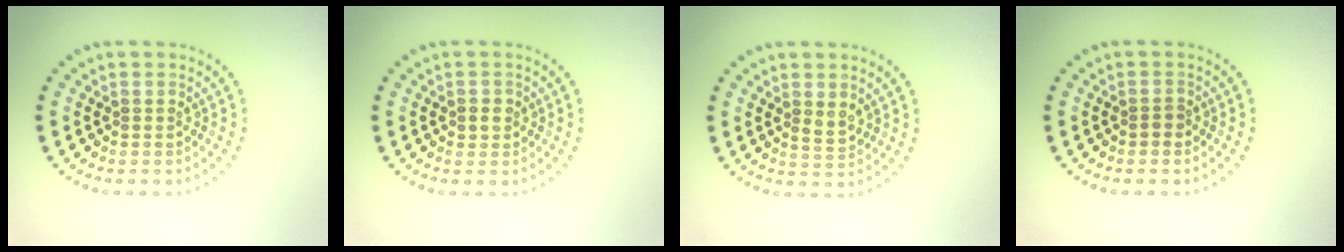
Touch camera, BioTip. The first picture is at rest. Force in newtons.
{"total": 1.2, "press": 1.1, "slide": 0.5}
{"total": 1.4, "press": 1.3, "slide": 0.5}
{"total": 1.0, "press": 0.8, "slide": 0.5}